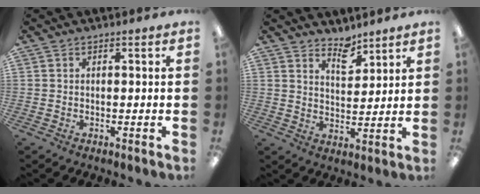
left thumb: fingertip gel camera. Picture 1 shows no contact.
{"total": 6.0, "force": [5.1, 2.4, 2.0], "torque": [-0.012, -0.038, 0.088]}